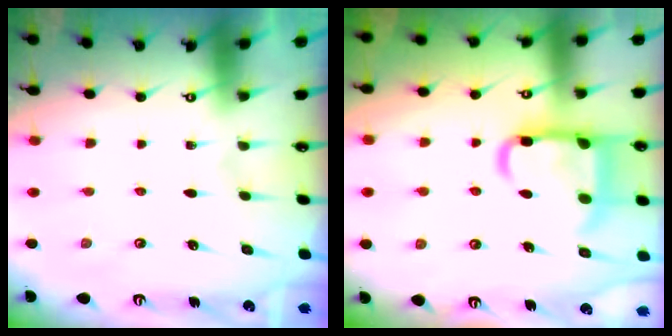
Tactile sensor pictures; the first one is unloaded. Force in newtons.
{"total": 15.2, "press": 15.2, "slide": 1.5}